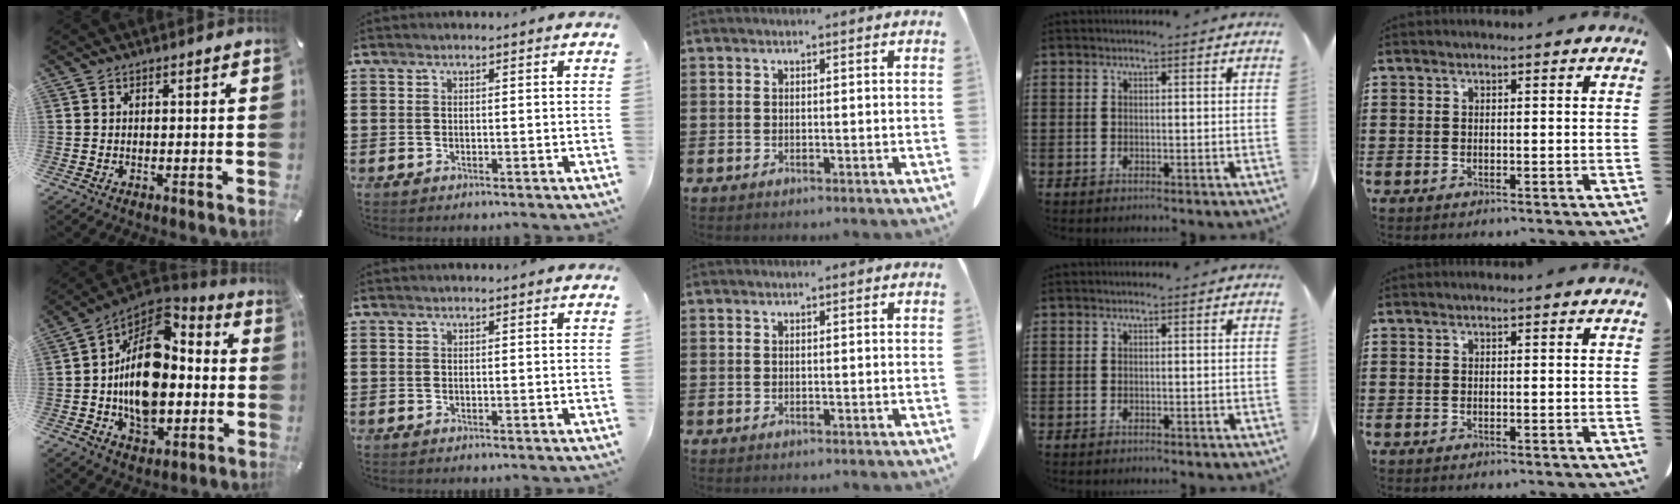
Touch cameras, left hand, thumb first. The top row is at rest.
{"thumb": {"total": 17.9, "force": [-0.5, 13.0, 12.4], "torque": [-0.223, 0.000, -0.007]}}